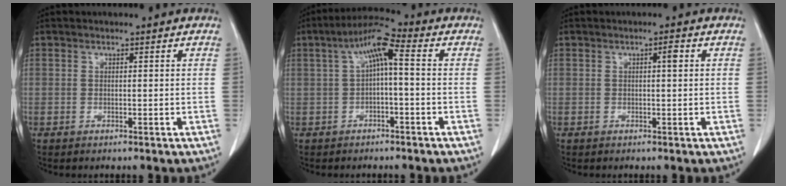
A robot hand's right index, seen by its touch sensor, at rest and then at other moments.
{"total": 6.7, "force": [0.9, 1.2, 6.6], "torque": [-0.120, 0.030, 0.013]}
{"total": 1.3, "force": [0.4, 0.1, 1.2], "torque": [-0.020, 0.003, 0.005]}